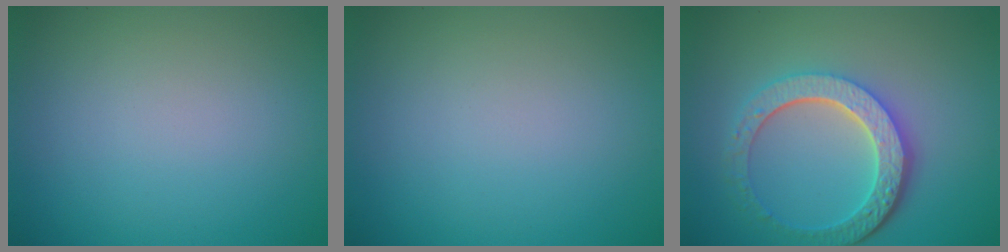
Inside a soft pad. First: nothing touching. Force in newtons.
{"total": 0.0}
{"total": 6.0, "press": 4.5, "slide": 4.0}